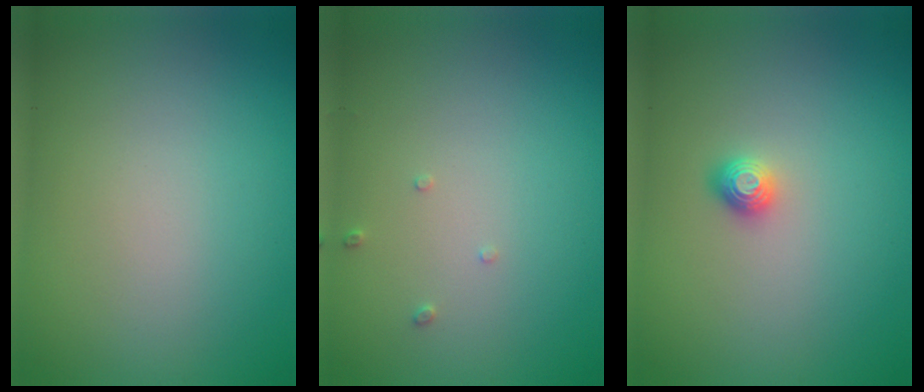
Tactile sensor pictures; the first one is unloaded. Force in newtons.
{"total": 0.7, "press": 0.7, "slide": 0.2}
{"total": 1.1, "press": 1.1, "slide": 0.4}